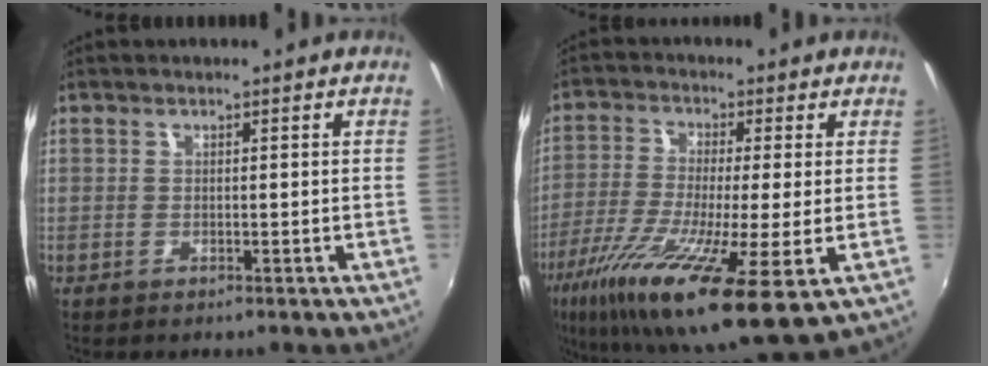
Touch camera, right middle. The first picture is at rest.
{"total": 18.0, "force": [-7.2, 2.6, 16.3], "torque": [-0.326, -0.060, -0.135]}